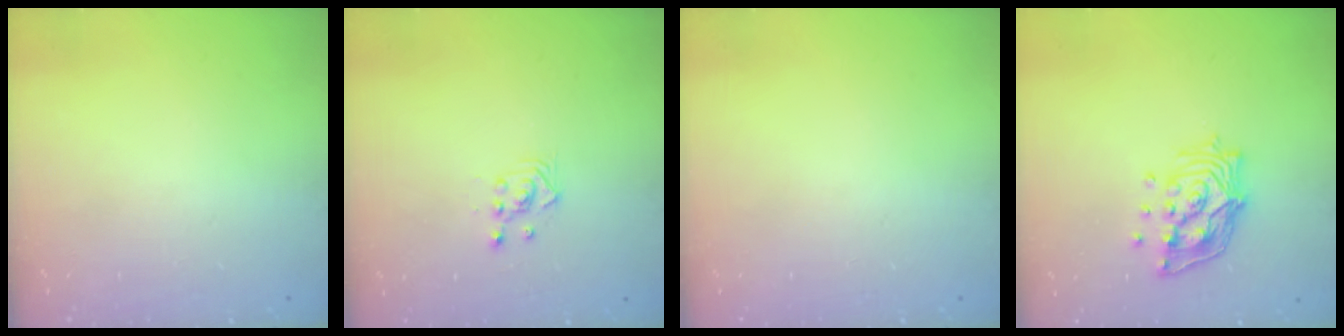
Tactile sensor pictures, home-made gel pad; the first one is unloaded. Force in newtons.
{"total": 2.3, "press": 2.3, "slide": 0.3}
{"total": 0.0}
{"total": 14.0, "press": 13.9, "slide": 1.3}